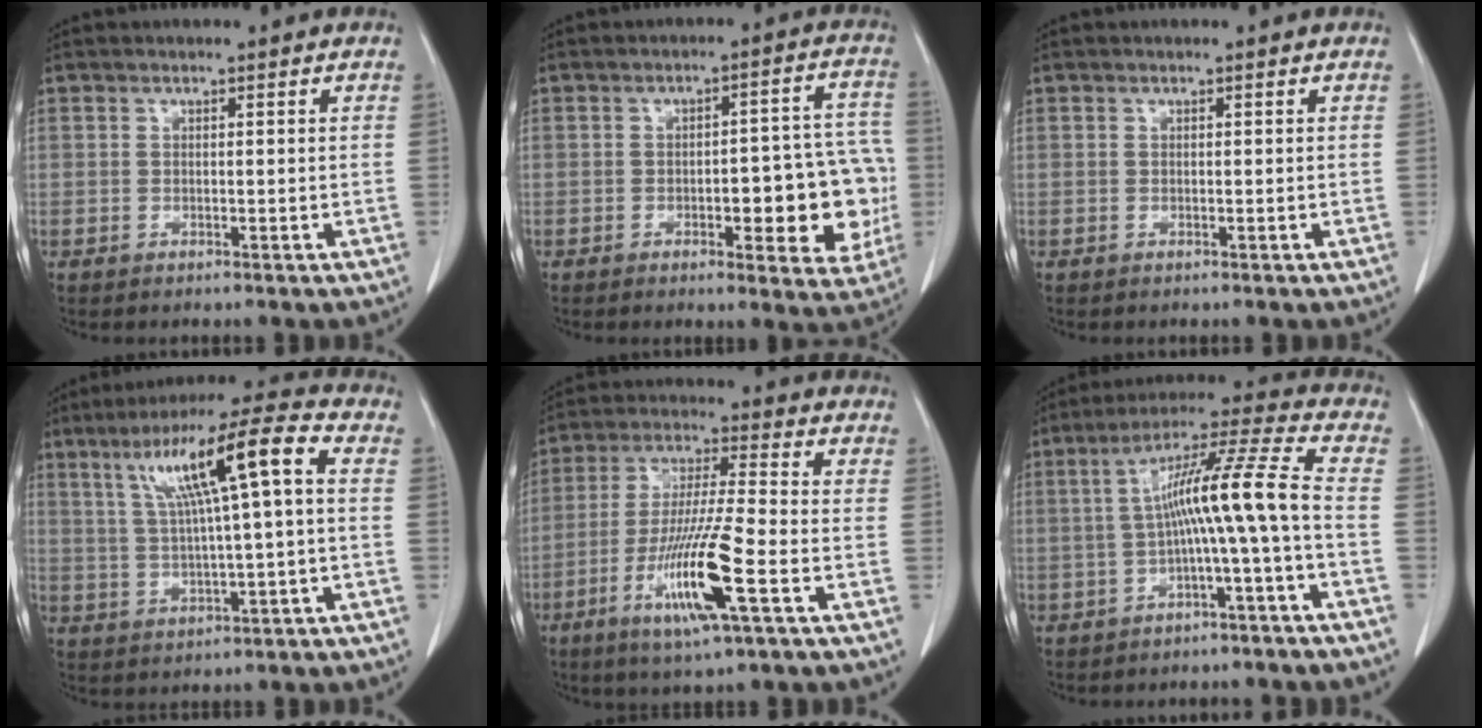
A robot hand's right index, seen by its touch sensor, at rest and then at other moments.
{"total": 15.0, "force": [-2.9, 5.0, 13.8], "torque": [-0.133, 0.036, -0.025]}
{"total": 0.0}
{"total": 13.8, "force": [3.4, 1.0, 13.4], "torque": [-0.230, 0.034, 0.061]}
{"total": 14.1, "force": [-5.5, 0.5, 13.0], "torque": [-0.258, -0.022, -0.101]}
{"total": 11.8, "force": [-1.8, -0.7, 11.7], "torque": [-0.199, 0.032, -0.029]}